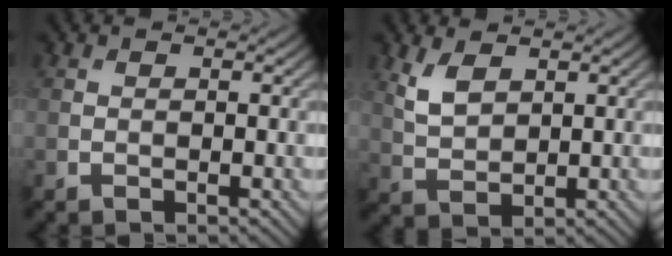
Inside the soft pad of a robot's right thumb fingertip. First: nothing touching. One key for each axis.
{"total": 4.1, "fx": 2.2, "fy": 2.0, "fz": 2.8, "tx": -0.073, "ty": -0.002, "tz": 0.049}